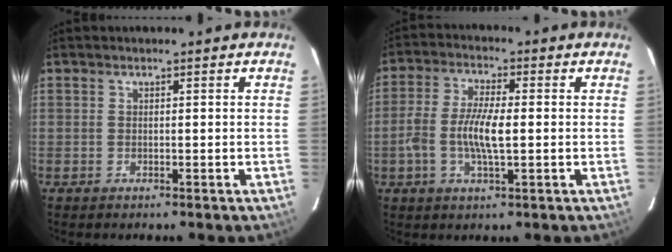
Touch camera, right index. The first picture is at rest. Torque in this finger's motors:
{"motor_torque": [0.31, -0.11, 0.33, 0.14]}